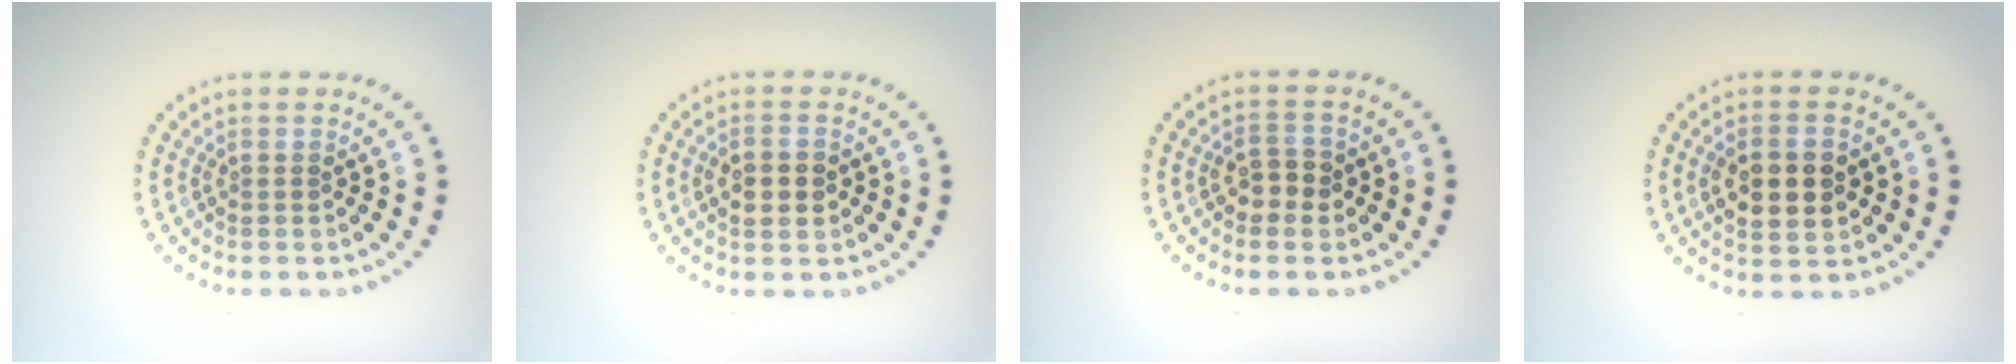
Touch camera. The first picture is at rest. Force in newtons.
{"total": 2.5, "press": 2.4, "slide": 0.2}
{"total": 2.1, "press": 2.1, "slide": 0.4}
{"total": 4.5, "press": 4.5, "slide": 0.4}